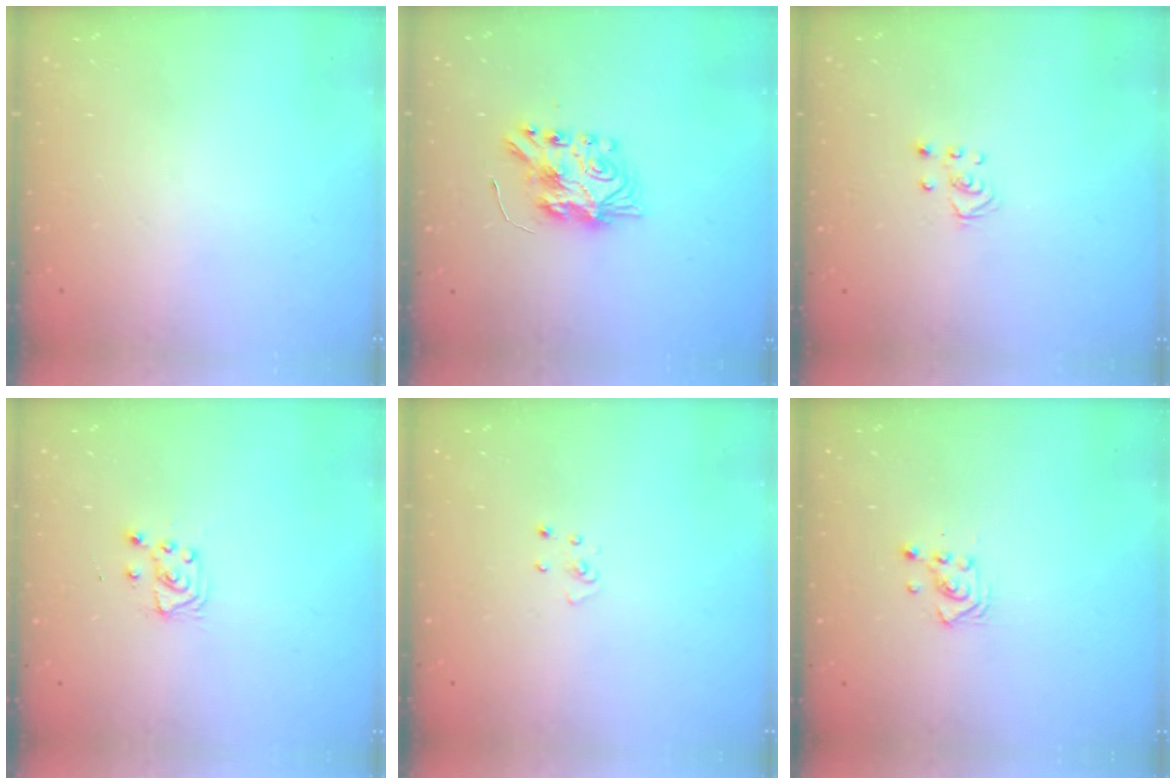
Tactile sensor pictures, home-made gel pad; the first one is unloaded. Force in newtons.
{"total": 8.4, "press": 8.4, "slide": 0.7}
{"total": 2.5, "press": 2.5, "slide": 0.2}
{"total": 4.9, "press": 4.9, "slide": 0.5}
{"total": 2.5, "press": 2.5, "slide": 0.3}
{"total": 3.1, "press": 3.1, "slide": 0.2}